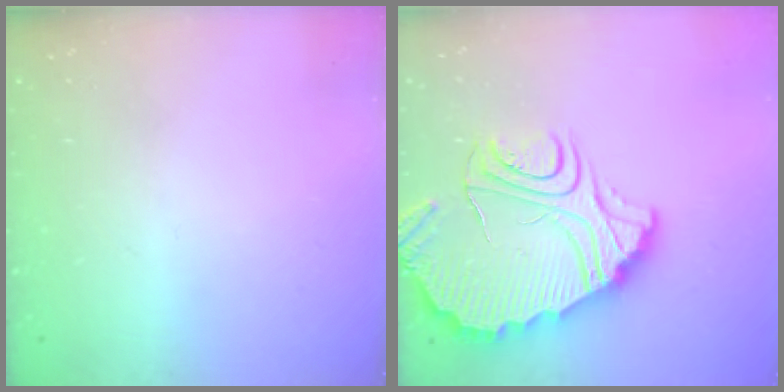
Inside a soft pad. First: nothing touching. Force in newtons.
{"total": 12.4, "press": 12.4, "slide": 1.2}